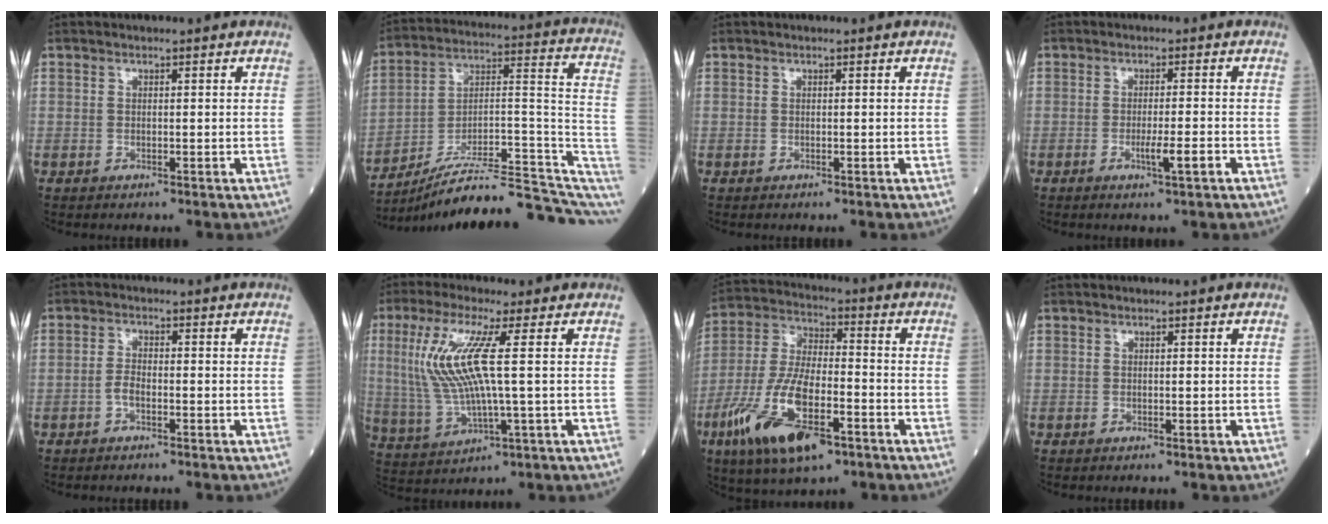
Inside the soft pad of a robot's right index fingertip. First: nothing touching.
{"total": 21.1, "force": [-17.5, 2.2, 11.6], "torque": [-0.118, 0.048, -0.264]}
{"total": 0.0}
{"total": 3.6, "force": [-1.5, -0.1, 3.3], "torque": [-0.054, -0.004, -0.024]}
{"total": 1.9, "force": [-1.1, 0.6, 1.5], "torque": [-0.033, 0.002, -0.022]}
{"total": 10.9, "force": [1.9, 0.5, 10.7], "torque": [-0.254, 0.001, 0.040]}
{"total": 16.3, "force": [-7.8, 5.5, 13.2], "torque": [-0.276, -0.011, -0.138]}
{"total": 0.0}